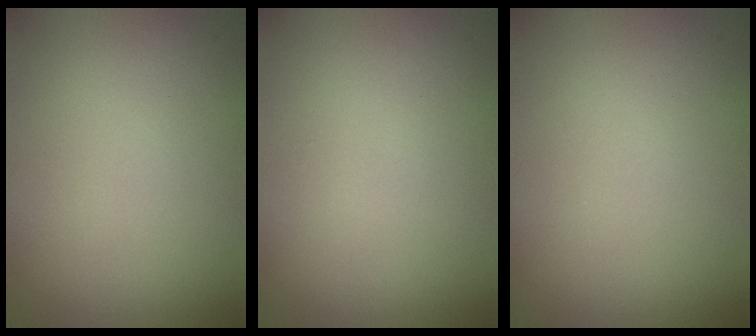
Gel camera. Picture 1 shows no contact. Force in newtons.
{"total": 0.0}
{"total": 0.0}